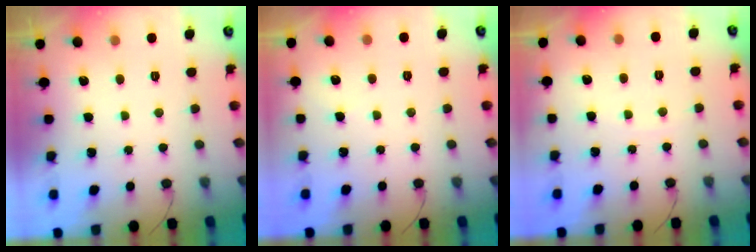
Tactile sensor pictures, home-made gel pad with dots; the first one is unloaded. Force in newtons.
{"total": 1.2, "press": 1.2, "slide": 0.3}
{"total": 2.4, "press": 2.3, "slide": 0.3}